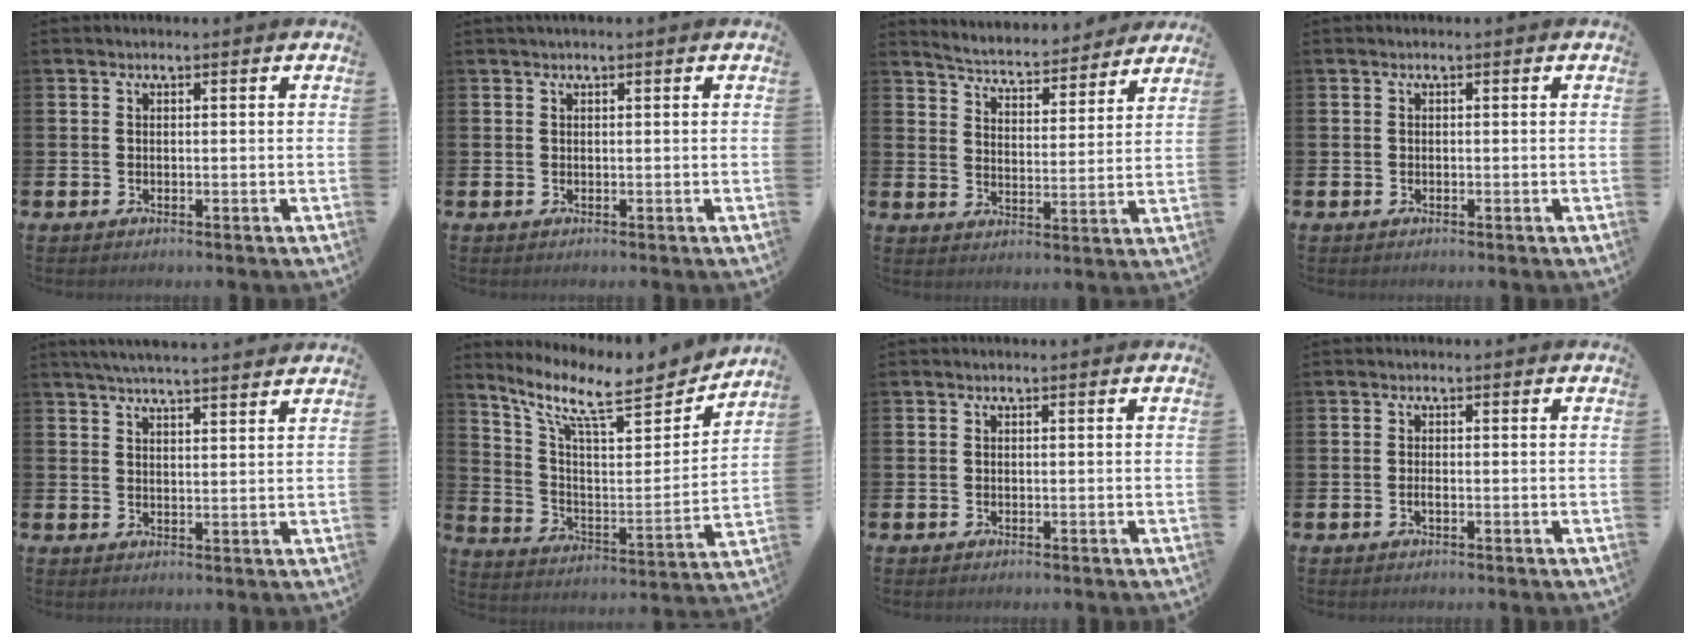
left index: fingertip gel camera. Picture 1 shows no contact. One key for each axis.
{"total": 0.5, "fx": 0.4, "fy": 0.0, "fz": 0.4, "tx": -0.001, "ty": -0.002, "tz": 0.005}
{"total": 5.3, "fx": 5.3, "fy": 0.7, "fz": 0.4, "tx": -0.036, "ty": -0.042, "tz": 0.089}
{"total": 0.0}
{"total": 4.6, "fx": 4.5, "fy": -0.2, "fz": 1.1, "tx": -0.026, "ty": -0.018, "tz": 0.080}
{"total": 11.1, "fx": 9.0, "fy": 3.0, "fz": 5.8, "tx": -0.139, "ty": -0.061, "tz": 0.147}
{"total": 0.0}
{"total": 0.7, "fx": -0.3, "fy": 0.2, "fz": 0.6, "tx": -0.016, "ty": -0.001, "tz": -0.003}